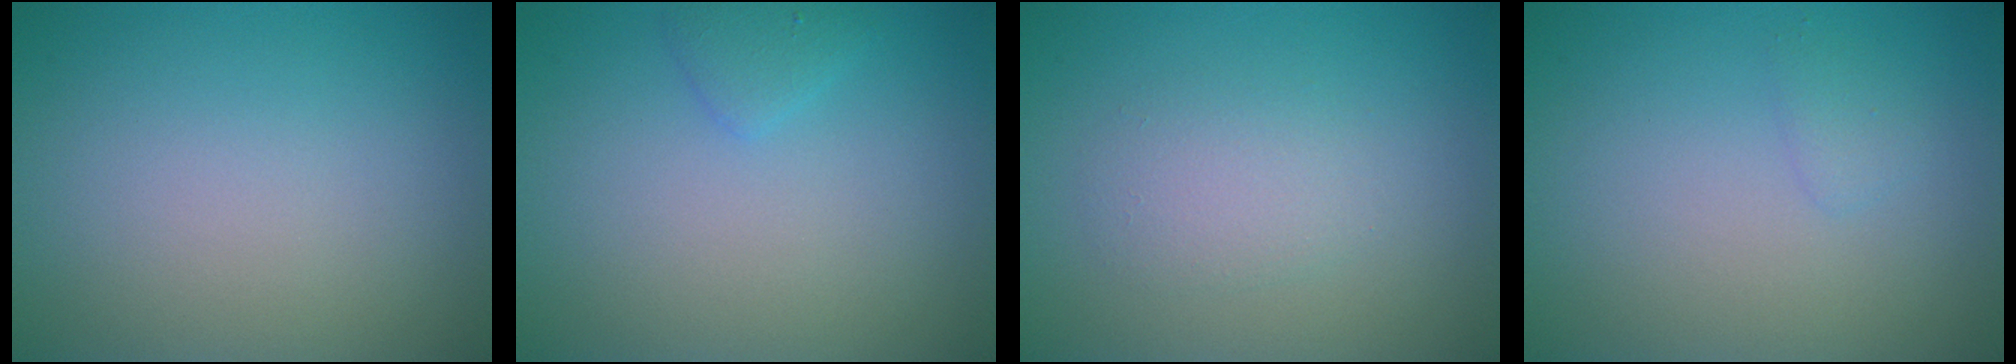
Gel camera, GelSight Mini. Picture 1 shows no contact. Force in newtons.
{"total": 1.2, "press": 1.2, "slide": 0.1}
{"total": 2.0, "press": 2.0, "slide": 0.0}
{"total": 0.8, "press": 0.8, "slide": 0.0}